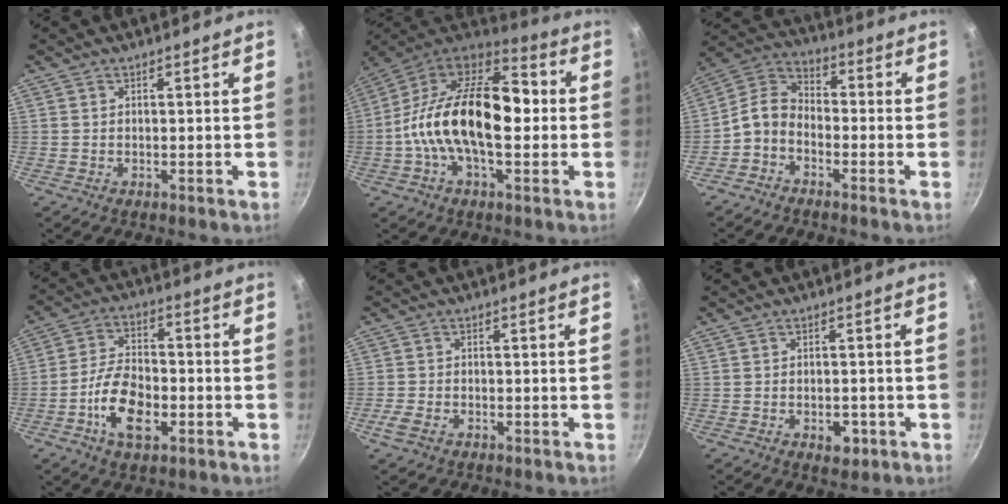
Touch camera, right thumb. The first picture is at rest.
{"total": 23.9, "force": [-0.8, 13.1, 20.0], "torque": [-0.323, 0.045, -0.039]}
{"total": 8.0, "force": [-3.0, 5.6, 4.8], "torque": [-0.087, 0.055, -0.078]}
{"total": 11.4, "force": [-4.0, 6.1, 8.7], "torque": [-0.153, 0.030, -0.078]}
{"total": 3.4, "force": [-1.8, 2.1, 2.0], "torque": [-0.046, 0.011, -0.037]}
{"total": 4.1, "force": [-1.7, 2.5, 2.7], "torque": [-0.024, 0.011, -0.017]}